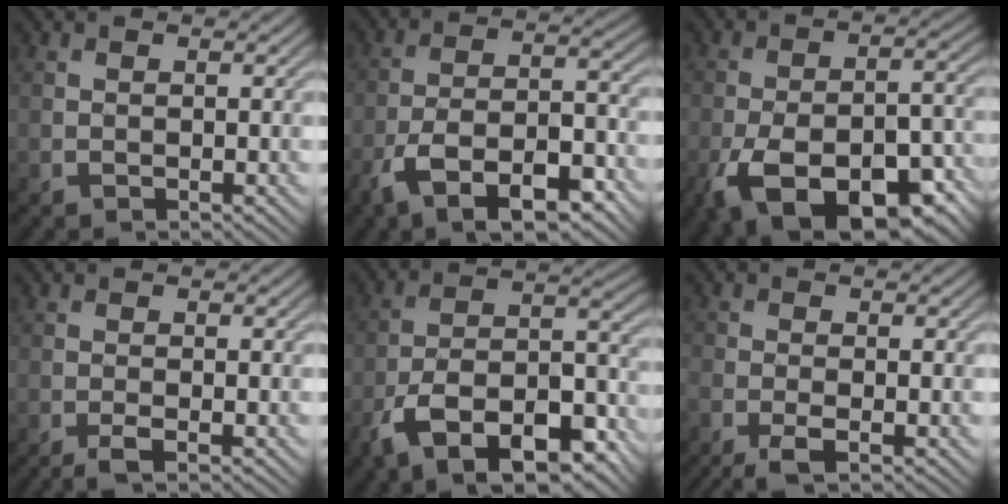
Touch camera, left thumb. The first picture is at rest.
{"total": 12.2, "force": [-7.5, 4.8, 8.4], "torque": [-0.148, -0.008, -0.143]}
{"total": 15.7, "force": [-8.8, 7.5, 10.6], "torque": [-0.182, -0.029, -0.136]}
{"total": 2.0, "force": [-1.2, 0.3, 1.5], "torque": [-0.031, 0.002, -0.029]}
{"total": 15.9, "force": [-10.4, 6.3, 10.3], "torque": [-0.190, -0.016, -0.178]}
{"total": 3.9, "force": [-2.6, 1.1, 2.7], "torque": [-0.060, -0.005, -0.056]}